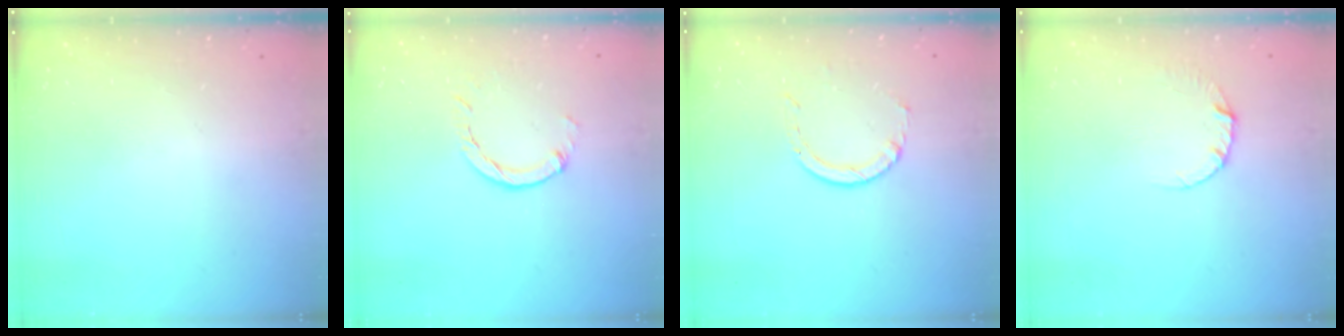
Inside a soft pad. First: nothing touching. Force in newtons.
{"total": 2.9, "press": 2.9, "slide": 0.4}
{"total": 3.6, "press": 3.6, "slide": 0.4}
{"total": 3.4, "press": 3.4, "slide": 0.4}